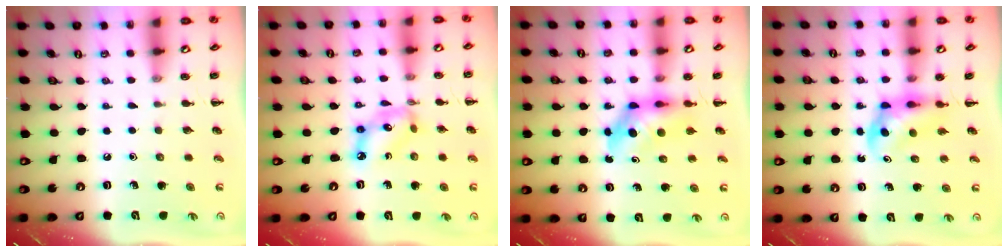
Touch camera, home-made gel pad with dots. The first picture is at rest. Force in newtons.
{"total": 9.2, "press": 9.0, "slide": 2.1}
{"total": 5.4, "press": 5.3, "slide": 1.0}
{"total": 5.3, "press": 5.2, "slide": 0.9}